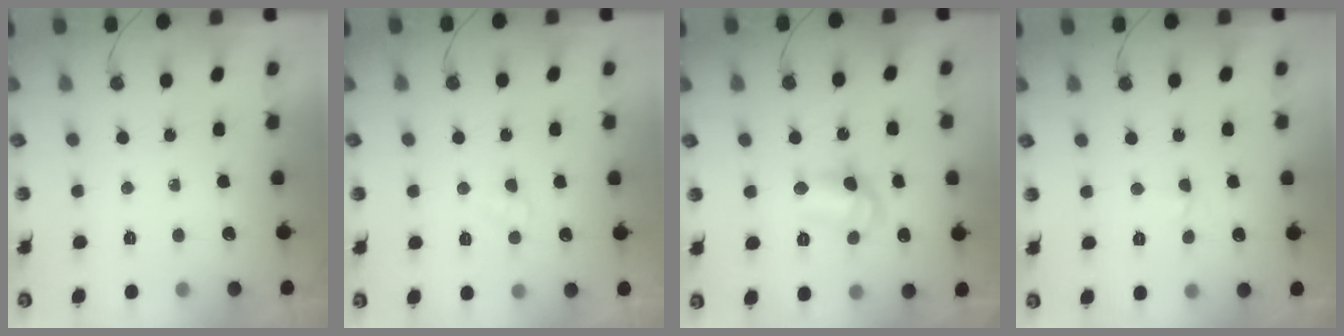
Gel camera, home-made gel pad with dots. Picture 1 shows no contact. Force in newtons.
{"total": 3.0, "press": 2.9, "slide": 0.3}
{"total": 11.4, "press": 10.7, "slide": 3.8}
{"total": 2.6, "press": 2.5, "slide": 0.5}